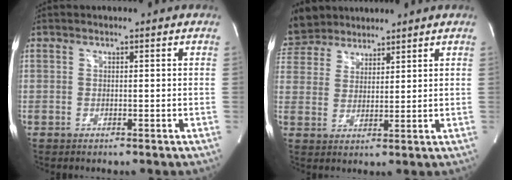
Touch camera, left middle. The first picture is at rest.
{"total": 9.6, "force": [8.5, 4.2, 1.4], "torque": [-0.037, 0.026, 0.166]}